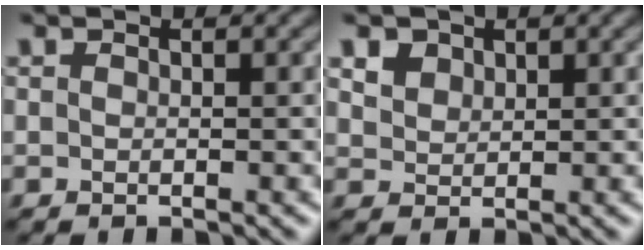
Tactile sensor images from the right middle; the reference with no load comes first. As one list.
[{"total": 2.9, "force": [1.9, 1.9, 1.1], "torque": [-0.034, 0.003, 0.036]}]